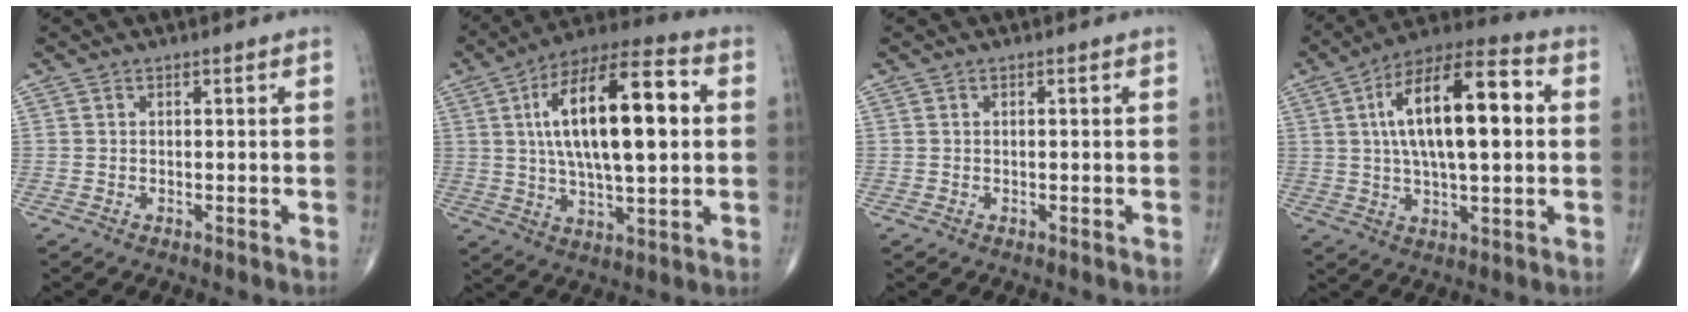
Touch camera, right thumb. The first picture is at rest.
{"total": 21.6, "force": [3.5, 8.2, 19.7], "torque": [-0.325, 0.017, 0.053]}
{"total": 0.0}
{"total": 19.4, "force": [3.0, 7.6, 17.6], "torque": [-0.287, 0.024, 0.044]}